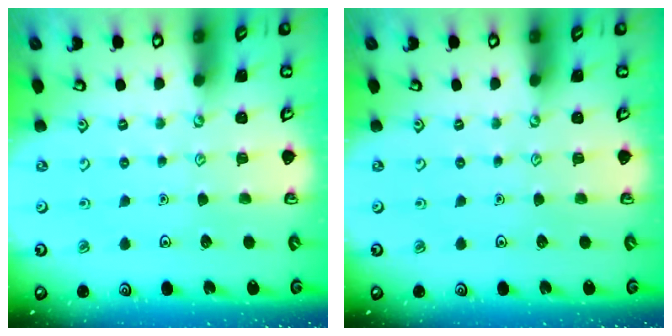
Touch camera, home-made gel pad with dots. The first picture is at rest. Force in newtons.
{"total": 0.0}